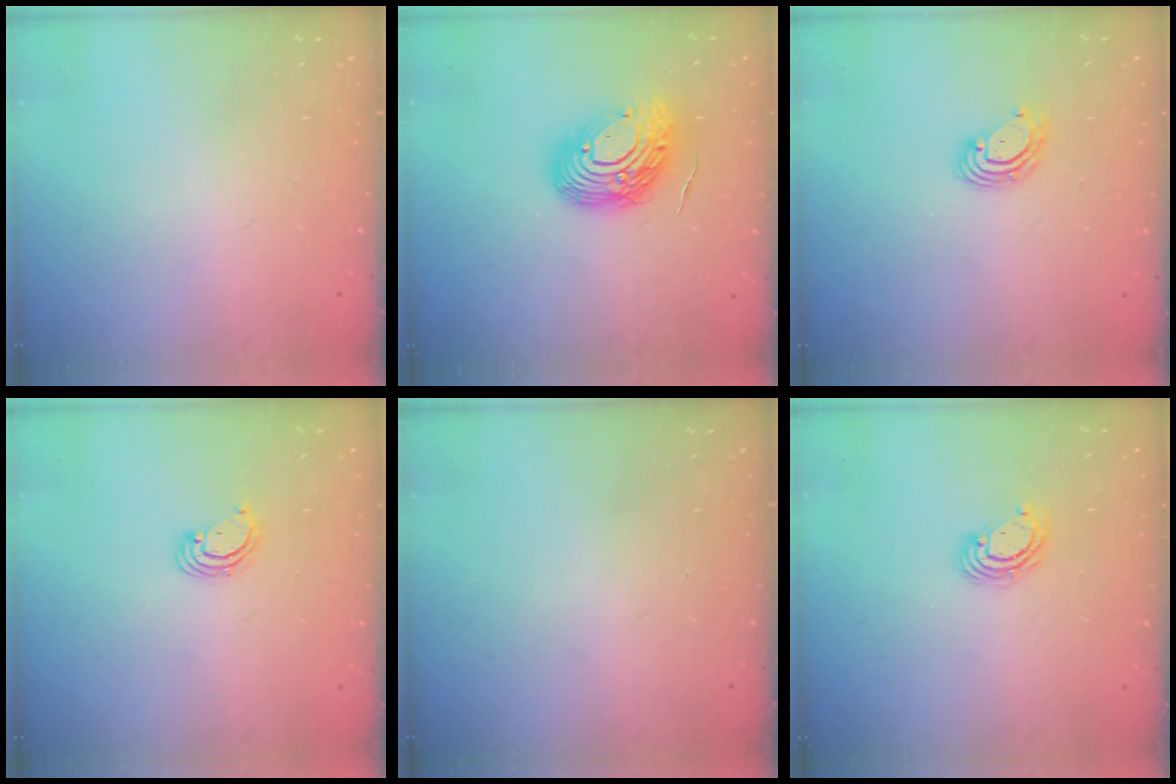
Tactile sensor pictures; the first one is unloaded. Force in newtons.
{"total": 14.4, "press": 14.2, "slide": 2.0}
{"total": 5.1, "press": 5.0, "slide": 0.6}
{"total": 3.3, "press": 3.3, "slide": 0.3}
{"total": 0.0}
{"total": 4.0, "press": 3.9, "slide": 0.3}